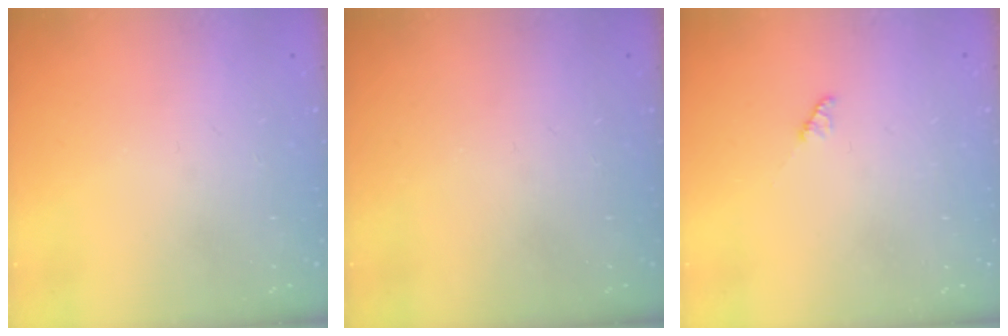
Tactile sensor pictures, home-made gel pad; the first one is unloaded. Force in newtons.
{"total": 0.0}
{"total": 2.2, "press": 2.2, "slide": 0.3}